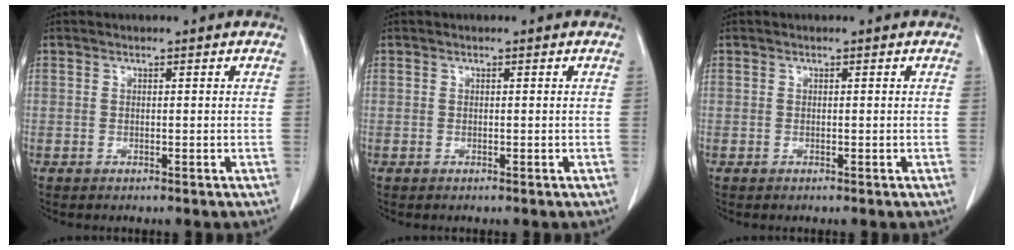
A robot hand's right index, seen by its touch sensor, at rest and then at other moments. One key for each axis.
{"total": 0.0}
{"total": 0.0}